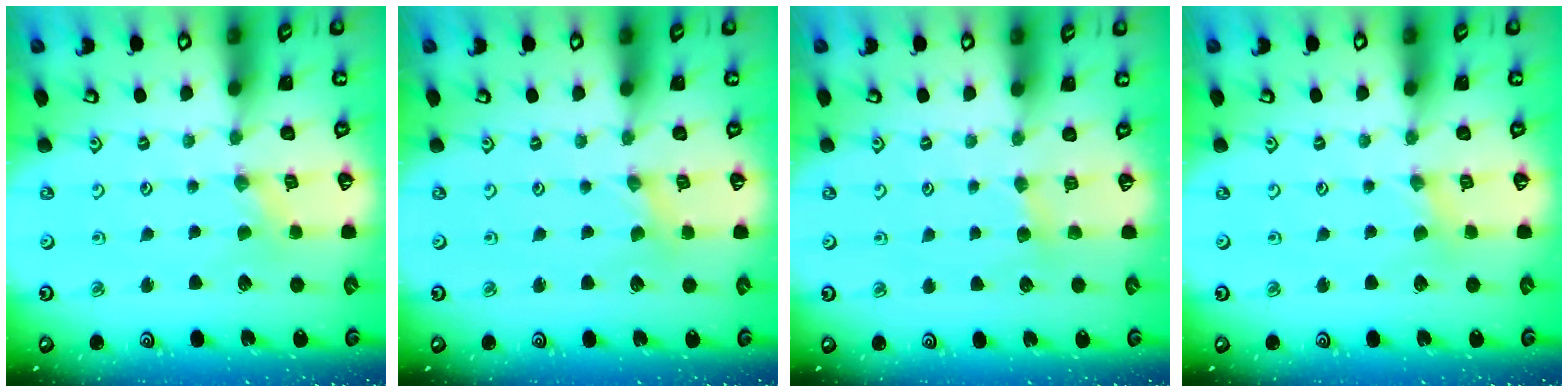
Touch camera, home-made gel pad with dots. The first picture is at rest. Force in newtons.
{"total": 0.0}
{"total": 2.9, "press": 2.9, "slide": 0.4}
{"total": 1.8, "press": 1.8, "slide": 0.4}